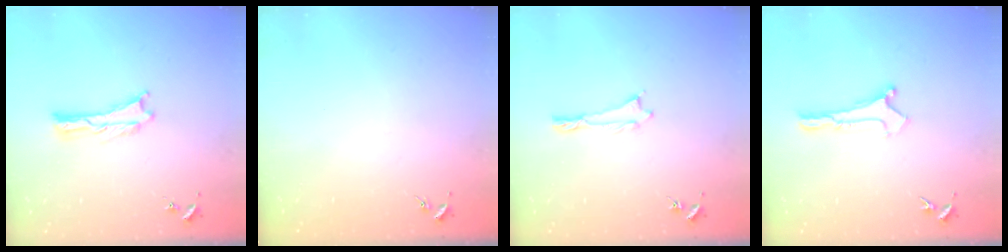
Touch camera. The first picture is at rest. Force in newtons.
{"total": 0.0}
{"total": 0.0}
{"total": 0.0}